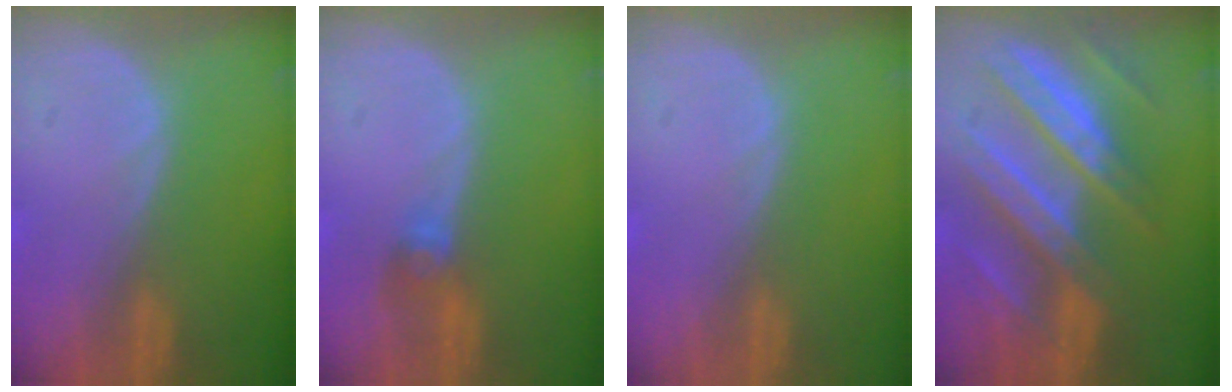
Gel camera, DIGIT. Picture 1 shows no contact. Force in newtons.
{"total": 2.7, "press": 2.7, "slide": 0.1}
{"total": 0.0}
{"total": 11.3, "press": 11.2, "slide": 1.1}